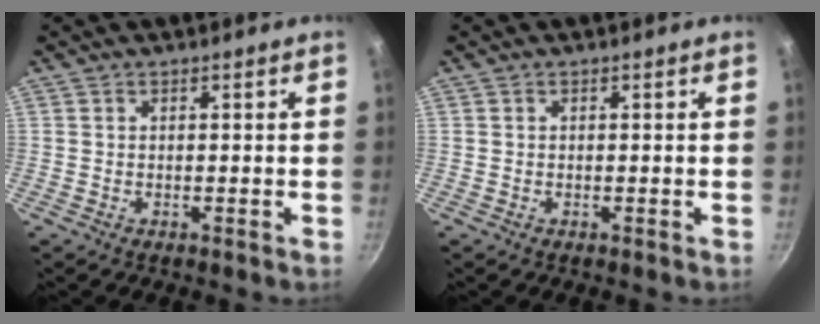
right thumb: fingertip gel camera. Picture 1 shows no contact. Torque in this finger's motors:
{"motor_torque": [-0.15, -0.21, 0.18, 0.07, 0.03]}